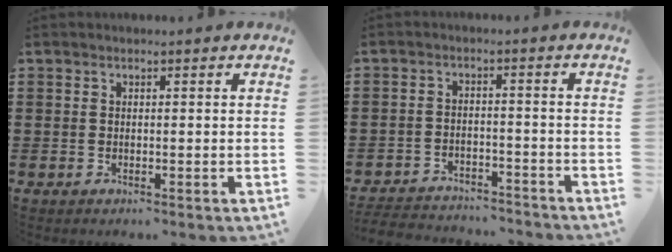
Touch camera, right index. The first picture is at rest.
{"total": 3.8, "force": [-3.8, 0.3, 0.3], "torque": [-0.017, -0.003, -0.080]}